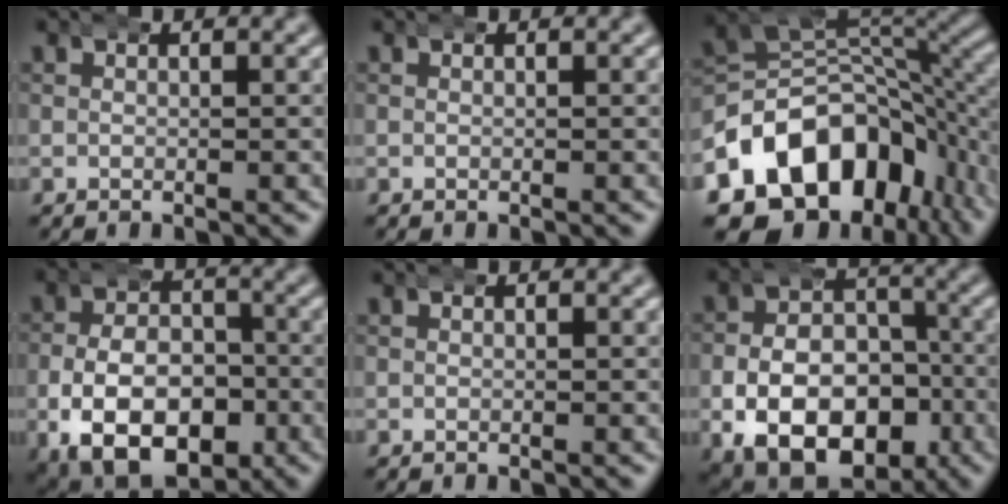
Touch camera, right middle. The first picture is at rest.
{"total": 0.0}
{"total": 18.0, "force": [-5.0, 12.7, 11.6], "torque": [-0.223, -0.057, -0.057]}
{"total": 12.5, "force": [-5.2, 8.4, 7.7], "torque": [-0.138, -0.049, -0.062]}
{"total": 0.0}
{"total": 13.3, "force": [-5.1, 9.8, 7.4], "torque": [-0.136, -0.046, -0.067]}